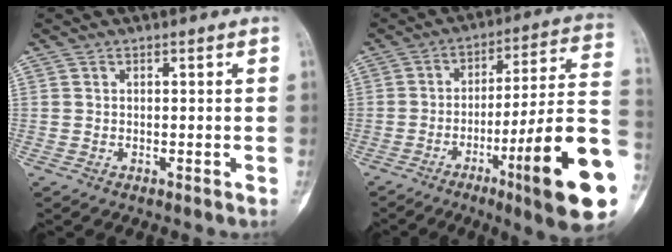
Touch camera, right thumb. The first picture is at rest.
{"total": 22.5, "force": [-7.7, 2.0, 21.0], "torque": [-0.267, 0.018, -0.115]}